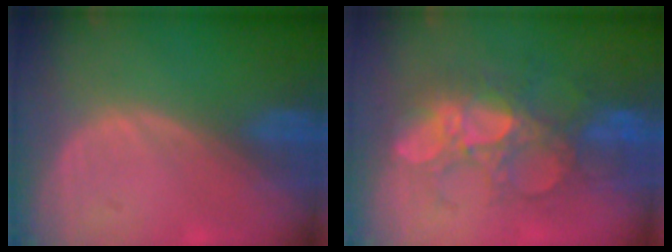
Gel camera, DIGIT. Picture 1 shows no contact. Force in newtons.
{"total": 9.5, "press": 9.0, "slide": 3.1}